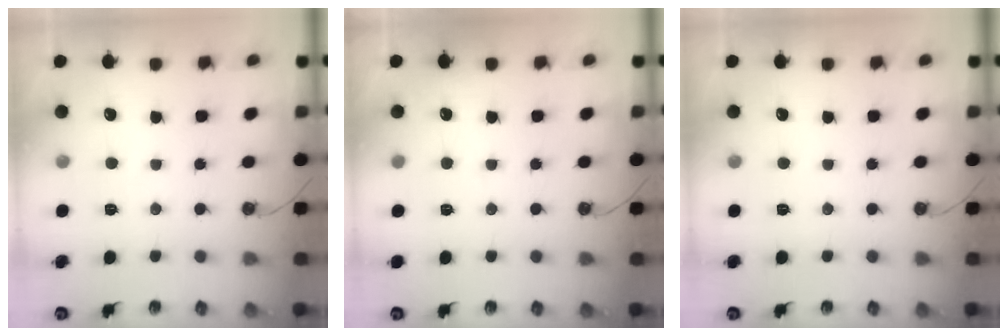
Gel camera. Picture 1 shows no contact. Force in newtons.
{"total": 1.4, "press": 1.4, "slide": 0.1}
{"total": 0.0}